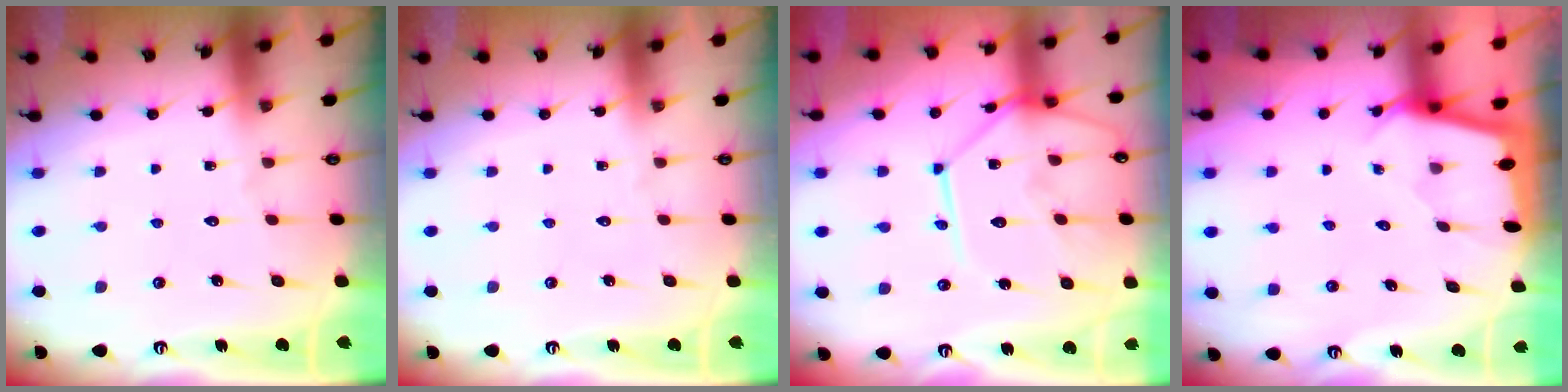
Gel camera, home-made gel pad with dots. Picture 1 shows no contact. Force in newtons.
{"total": 0.0}
{"total": 16.8, "press": 16.7, "slide": 1.7}
{"total": 1.7, "press": 1.6, "slide": 0.2}